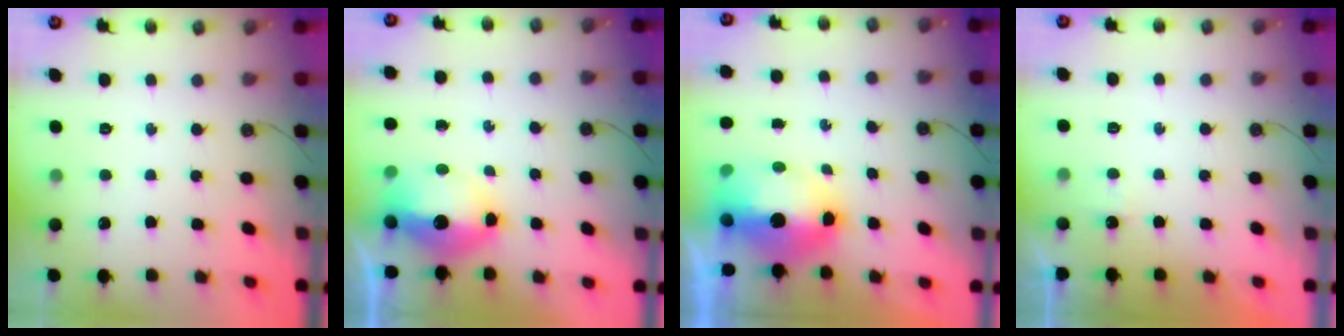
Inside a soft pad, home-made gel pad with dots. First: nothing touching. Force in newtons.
{"total": 12.1, "press": 12.0, "slide": 1.6}
{"total": 13.3, "press": 13.2, "slide": 1.8}
{"total": 7.5, "press": 1.8, "slide": 7.3}